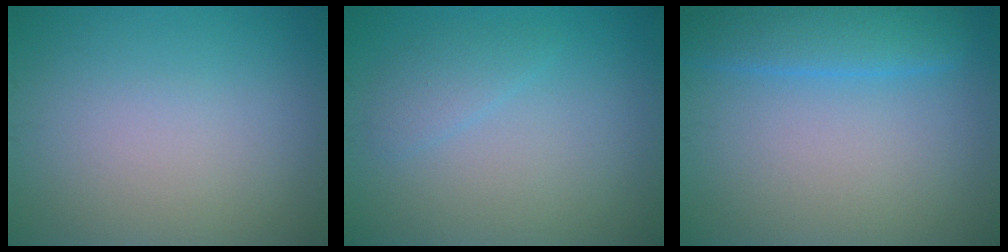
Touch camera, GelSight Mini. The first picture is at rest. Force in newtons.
{"total": 1.5, "press": 1.5, "slide": 0.1}
{"total": 4.1, "press": 4.1, "slide": 0.2}